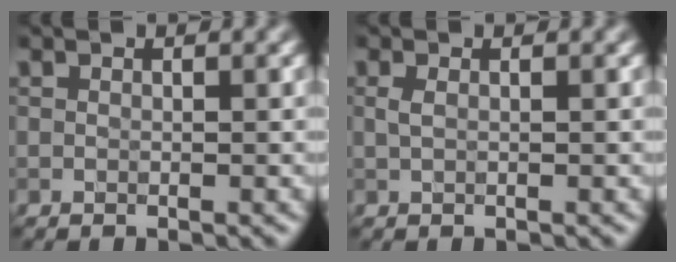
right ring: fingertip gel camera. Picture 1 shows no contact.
{"total": 0.8, "force": [0.2, 0.3, 0.7], "torque": [-0.015, 0.002, 0.006]}